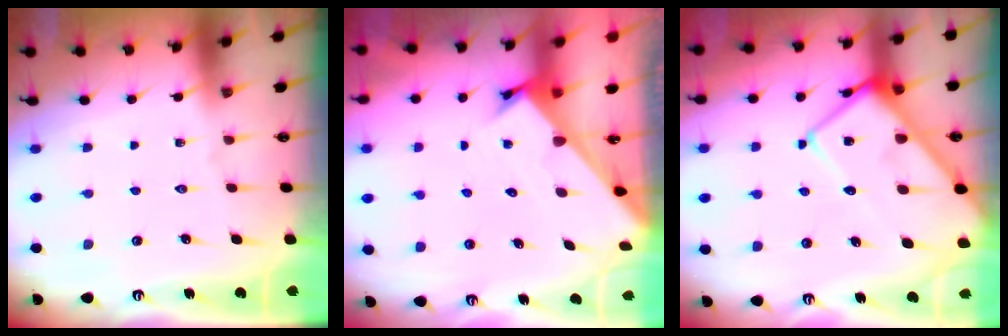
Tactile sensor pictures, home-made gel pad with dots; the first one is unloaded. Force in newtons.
{"total": 2.3, "press": 2.3, "slide": 0.2}
{"total": 13.9, "press": 13.8, "slide": 1.2}